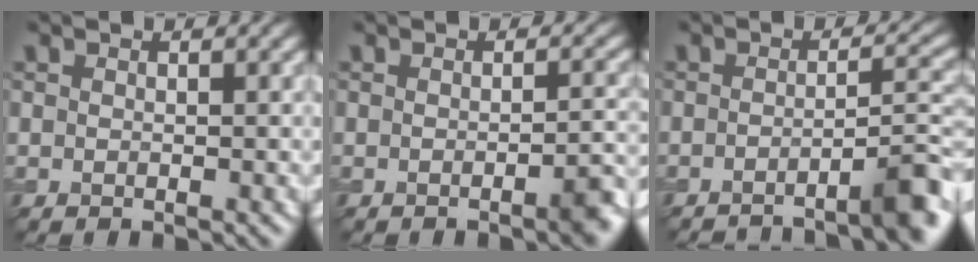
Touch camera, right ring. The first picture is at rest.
{"total": 2.4, "force": [-1.1, 0.5, 2.1], "torque": [-0.022, 0.003, -0.021]}
{"total": 5.4, "force": [-3.8, 0.8, 3.8], "torque": [-0.038, 0.012, -0.059]}